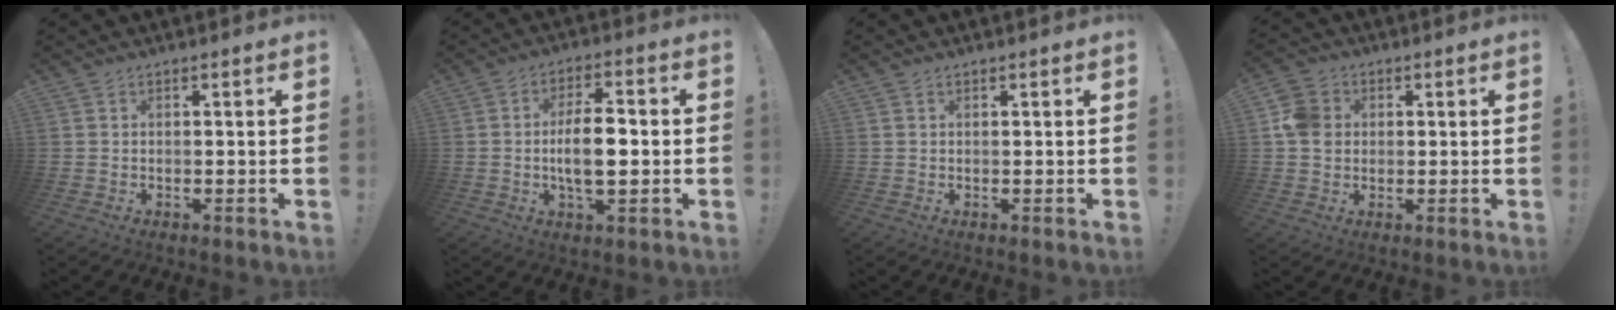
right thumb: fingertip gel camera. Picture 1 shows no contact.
{"total": 10.1, "force": [-1.3, 4.1, 9.2], "torque": [-0.172, 0.002, -0.029]}
{"total": 0.0}
{"total": 7.5, "force": [0.9, 6.6, 3.5], "torque": [-0.052, 0.012, 0.019]}